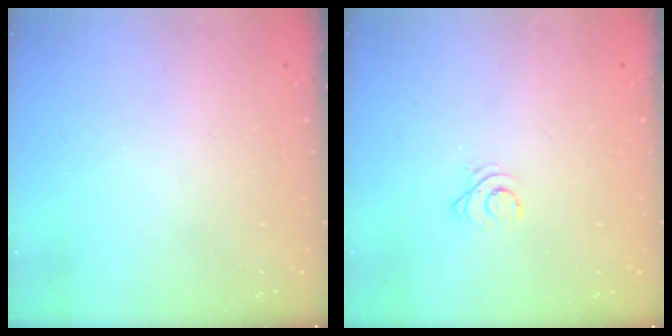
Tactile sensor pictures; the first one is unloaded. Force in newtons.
{"total": 2.4, "press": 2.4, "slide": 0.2}